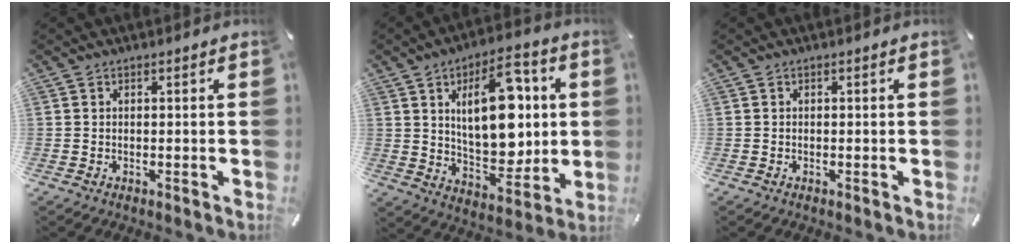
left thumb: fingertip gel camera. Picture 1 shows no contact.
{"total": 19.6, "force": [4.3, 10.8, 15.7], "torque": [-0.254, -0.011, 0.064]}
{"total": 0.0}